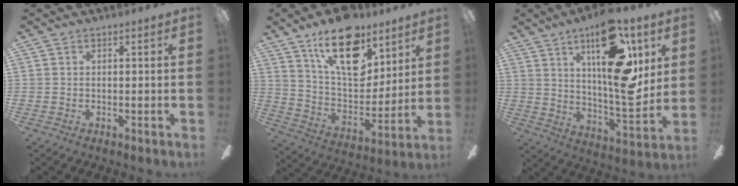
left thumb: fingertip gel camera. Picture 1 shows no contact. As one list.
[{"total": 21.8, "force": [13.3, 11.3, 13.2], "torque": [-0.208, -0.067, 0.233]}, {"total": 24.6, "force": [11.8, 9.1, 19.5], "torque": [-0.285, -0.062, 0.190]}]